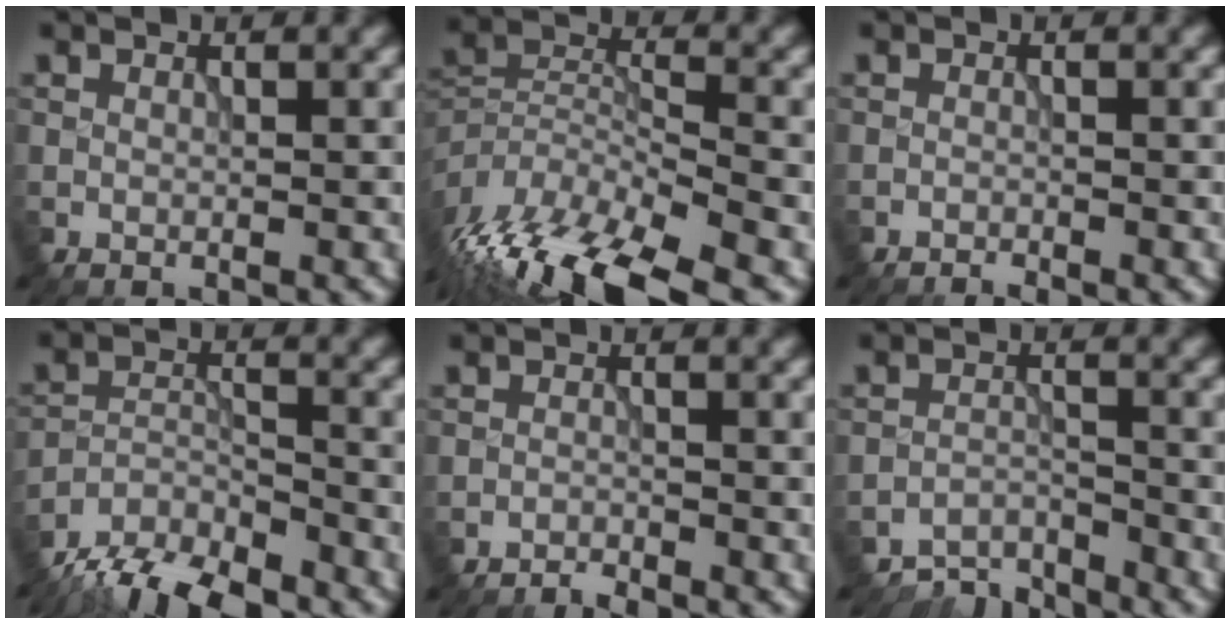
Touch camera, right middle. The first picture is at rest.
{"total": 13.4, "force": [-8.8, 4.3, 9.1], "torque": [-0.189, -0.005, -0.149]}
{"total": 0.8, "force": [-0.8, 0.0, 0.2], "torque": [0.000, 0.001, -0.018]}
{"total": 9.1, "force": [-7.9, 2.7, 3.5], "torque": [-0.054, -0.015, -0.138]}
{"total": 1.3, "force": [-1.3, 0.1, 0.3], "torque": [-0.002, 0.001, -0.028]}
{"total": 3.9, "force": [-3.8, 0.9, 0.6], "torque": [-0.006, -0.001, -0.072]}